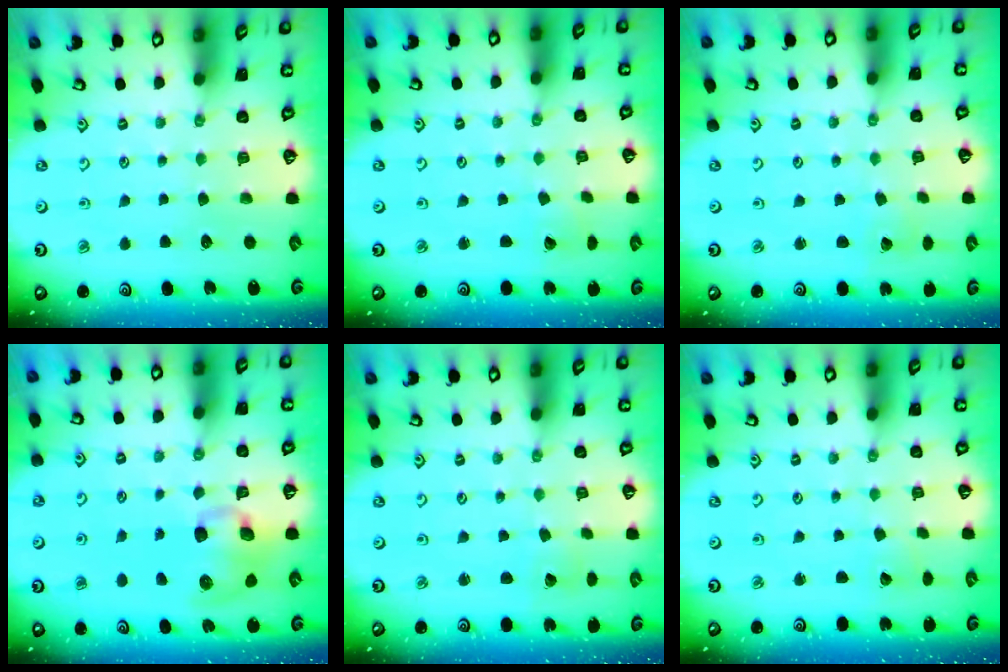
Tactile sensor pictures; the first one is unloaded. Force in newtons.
{"total": 2.1, "press": 2.1, "slide": 0.2}
{"total": 2.2, "press": 2.2, "slide": 0.1}
{"total": 11.3, "press": 11.2, "slide": 1.2}
{"total": 1.5, "press": 1.5, "slide": 0.2}
{"total": 1.6, "press": 1.6, "slide": 0.1}